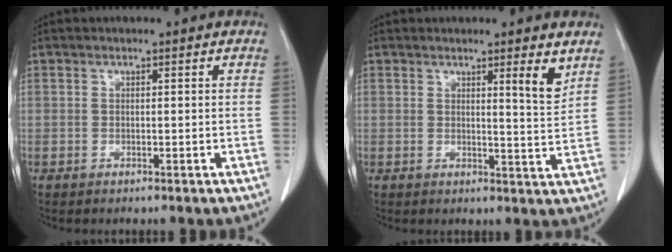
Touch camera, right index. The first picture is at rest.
{"total": 4.3, "force": [2.0, -1.1, 3.7], "torque": [-0.058, -0.013, 0.033]}